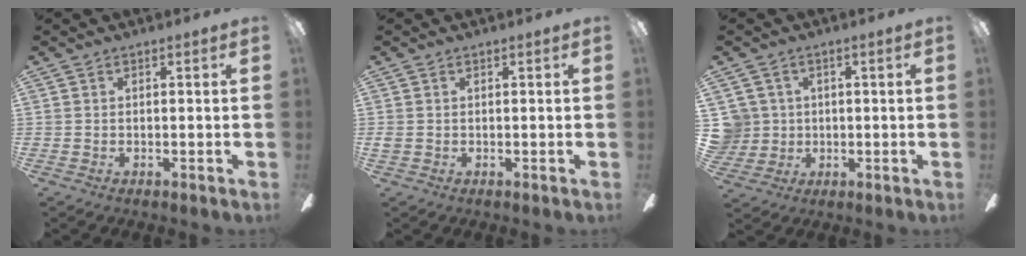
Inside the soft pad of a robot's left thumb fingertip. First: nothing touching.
{"total": 0.8, "force": [0.2, 0.7, 0.3], "torque": [-0.006, 0.004, 0.003]}
{"total": 6.5, "force": [1.4, 6.3, 0.7], "torque": [-0.036, 0.005, 0.028]}